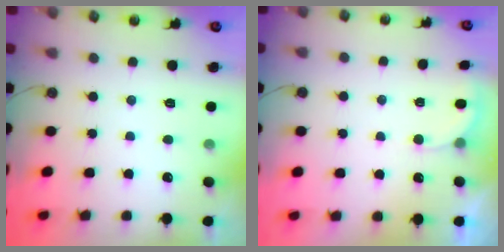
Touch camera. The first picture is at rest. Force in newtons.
{"total": 3.5, "press": 3.5, "slide": 0.6}